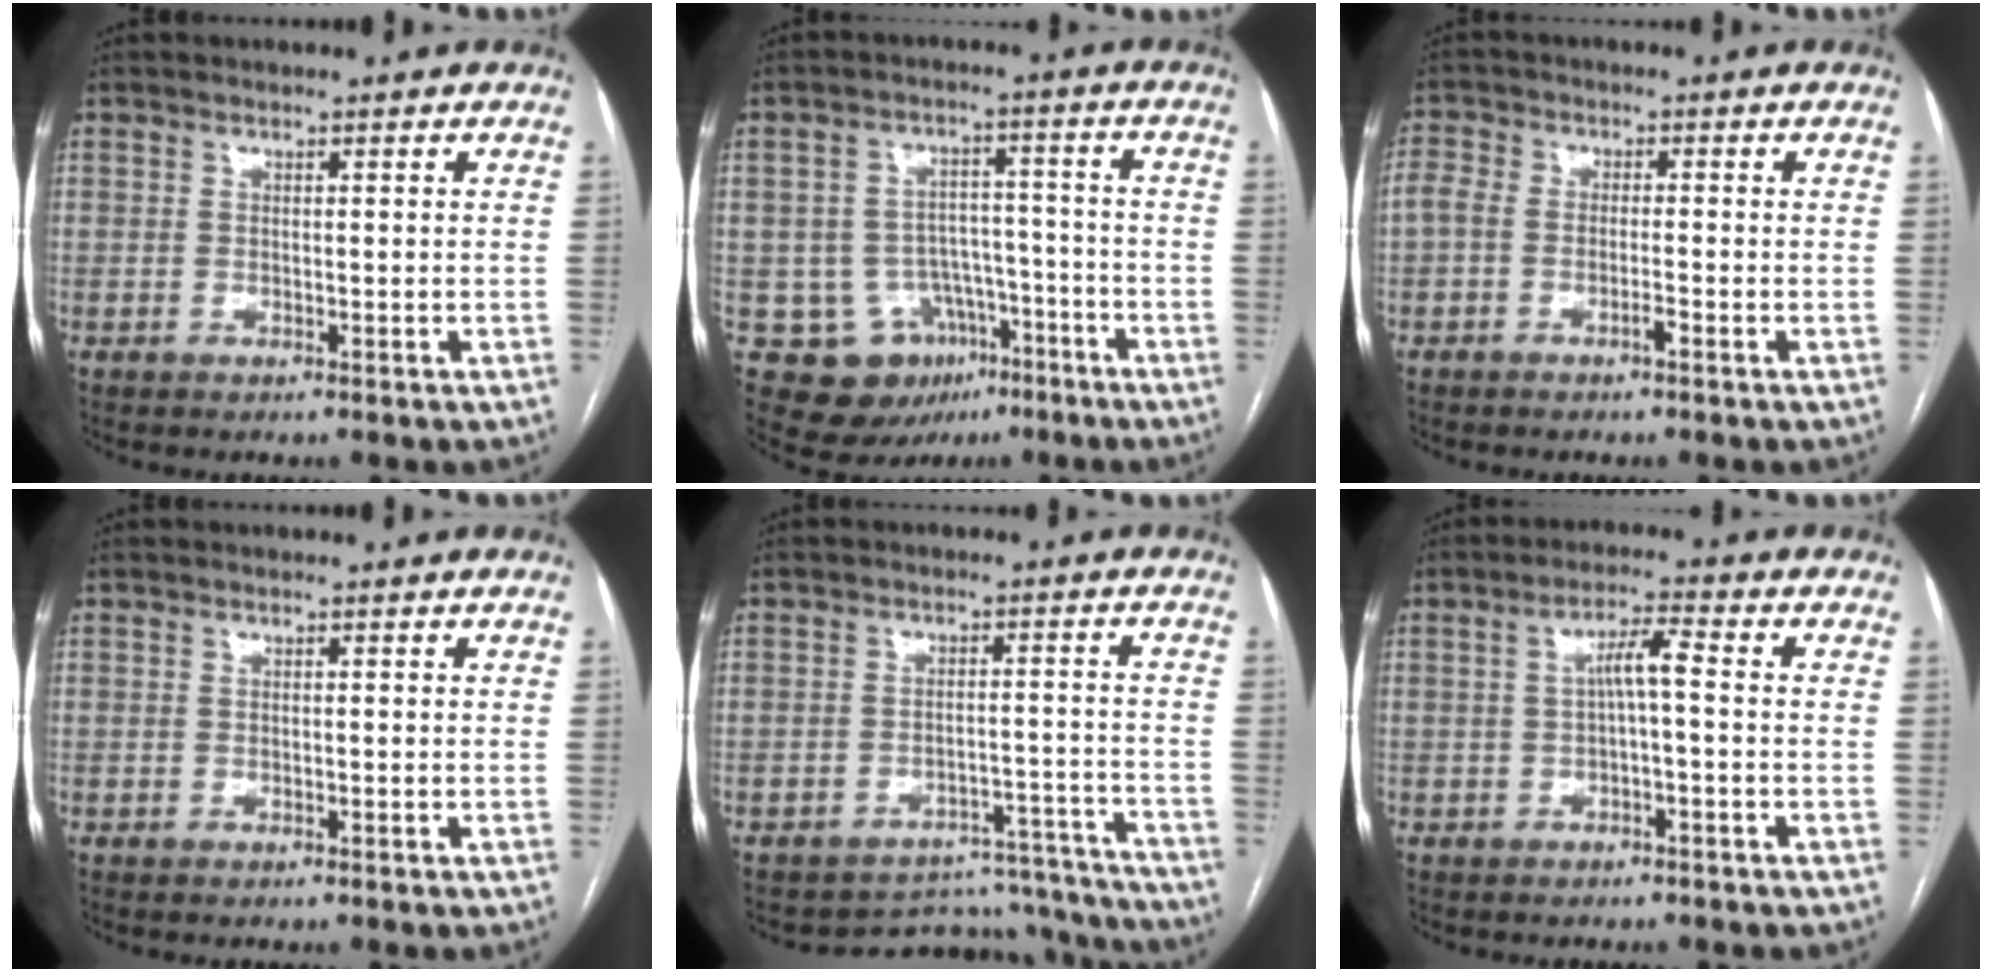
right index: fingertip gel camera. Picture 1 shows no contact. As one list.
[{"total": 11.1, "force": [-5.1, 9.1, 3.6], "torque": [-0.054, 0.029, -0.065]}, {"total": 3.5, "force": [-1.5, 1.5, 2.8], "torque": [-0.065, 0.014, -0.032]}, {"total": 0.0}, {"total": 12.1, "force": [-11.7, 3.1, -1.0], "torque": [0.035, 0.050, -0.144]}, {"total": 4.0, "force": [0.0, 0.4, 4.0], "torque": [-0.068, 0.015, 0.000]}]